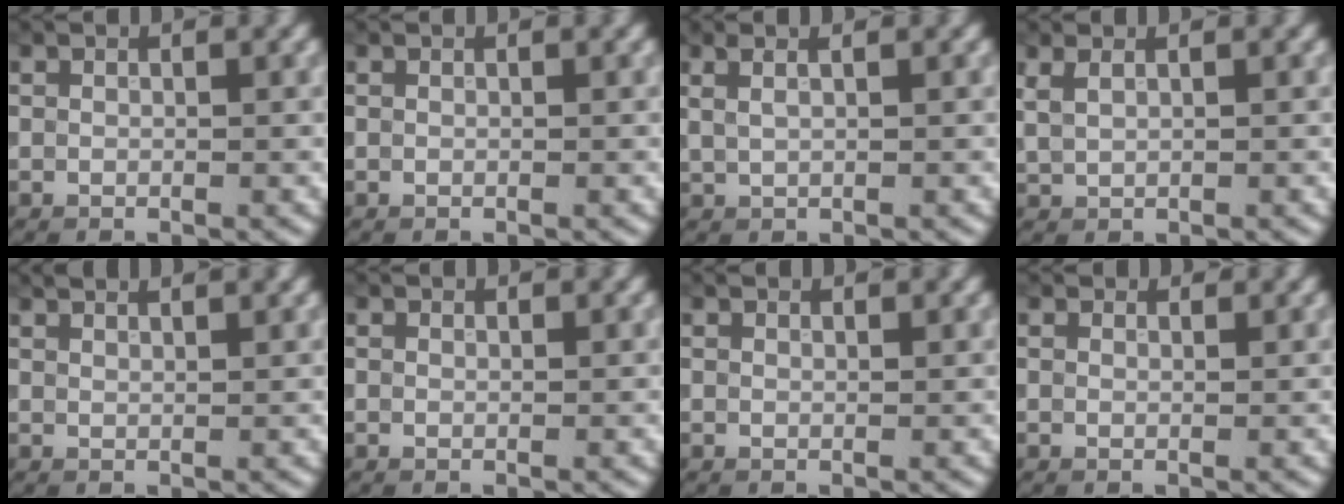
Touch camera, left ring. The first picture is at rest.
{"total": 0.0}
{"total": 2.1, "force": [1.3, 0.7, 1.6], "torque": [-0.027, 0.004, 0.013]}
{"total": 1.2, "force": [0.7, 0.3, 0.9], "torque": [-0.026, 0.003, 0.019]}
{"total": 2.5, "force": [2.3, 0.3, 1.0], "torque": [-0.009, 0.012, 0.022]}
{"total": 0.6, "force": [0.5, 0.2, 0.1], "torque": [-0.004, 0.001, 0.009]}
{"total": 1.1, "force": [1.1, 0.2, 0.2], "torque": [-0.013, 0.005, 0.020]}
{"total": 1.8, "force": [1.6, 0.7, 0.4], "torque": [-0.019, 0.002, 0.026]}